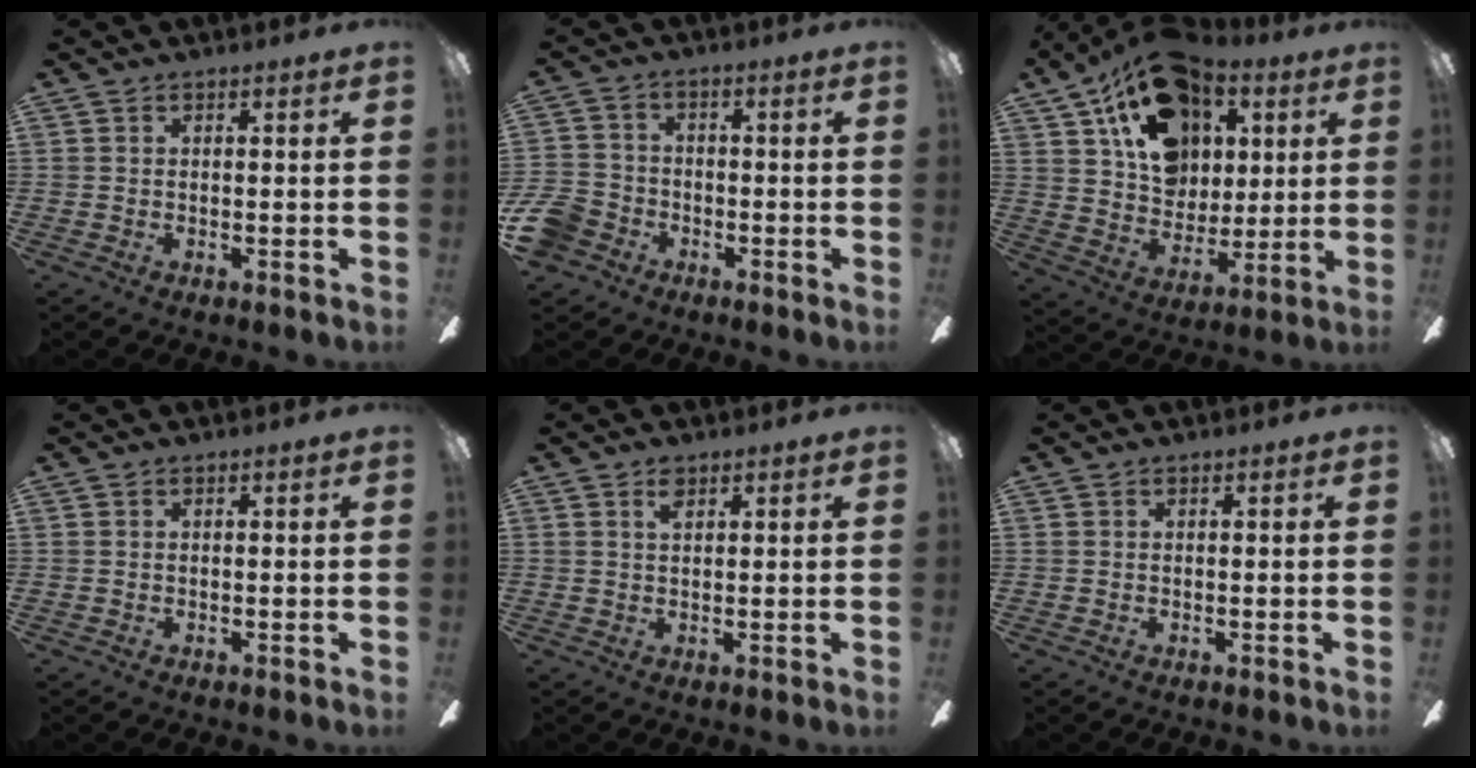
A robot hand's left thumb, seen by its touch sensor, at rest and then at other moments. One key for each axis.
{"total": 7.9, "fx": -4.1, "fy": 6.0, "fz": 3.1, "tx": -0.084, "ty": 0.031, "tz": -0.080}
{"total": 19.8, "fx": 10.6, "fy": 13.6, "fz": 9.7, "tx": -0.171, "ty": -0.043, "tz": 0.197}
{"total": 0.0}
{"total": 2.4, "fx": 1.6, "fy": 1.1, "fz": 1.5, "tx": -0.026, "ty": 0.000, "tz": 0.026}
{"total": 0.0}